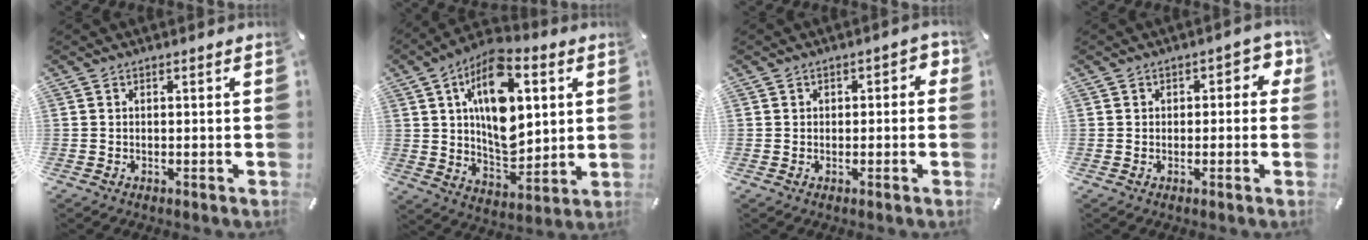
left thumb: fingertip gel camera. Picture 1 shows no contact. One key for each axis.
{"total": 18.2, "fx": 5.3, "fy": 10.6, "fz": 13.8, "tx": -0.241, "ty": -0.014, "tz": 0.091}
{"total": 2.0, "fx": -0.5, "fy": 1.5, "fz": 1.2, "tx": -0.014, "ty": 0.007, "tz": -0.013}
{"total": 3.6, "fx": 0.4, "fy": 2.5, "fz": 2.5, "tx": -0.025, "ty": 0.003, "tz": 0.000}